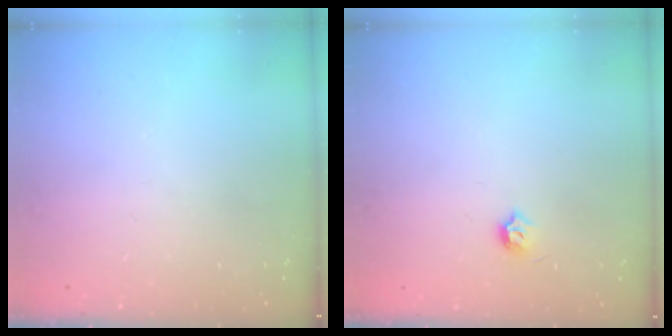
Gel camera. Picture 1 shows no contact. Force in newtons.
{"total": 3.9, "press": 3.8, "slide": 0.7}